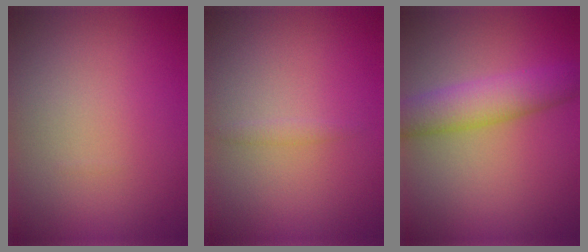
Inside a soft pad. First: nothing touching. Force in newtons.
{"total": 0.7, "press": 0.7, "slide": 0.0}
{"total": 4.7, "press": 4.7, "slide": 0.1}